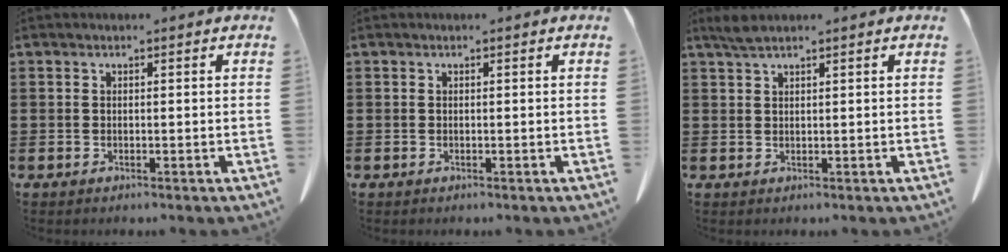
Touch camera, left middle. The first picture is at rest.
{"total": 0.0}
{"total": 2.0, "force": [1.5, 0.2, 1.3], "torque": [-0.028, 0.000, 0.028]}